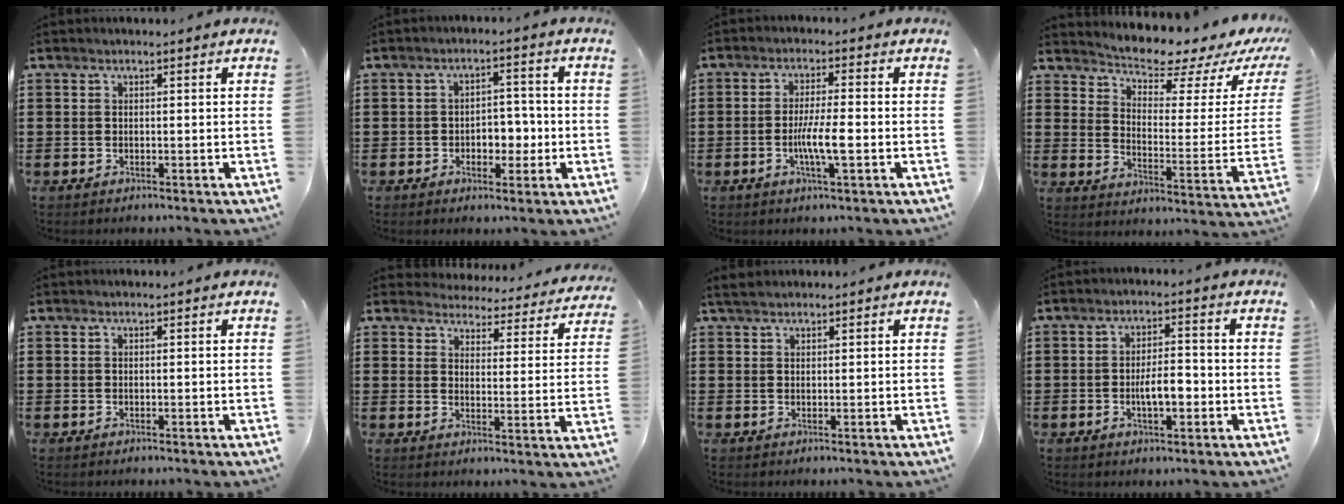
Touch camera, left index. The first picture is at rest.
{"total": 4.5, "force": [-1.2, 3.2, 2.9], "torque": [-0.045, 0.001, -0.030]}
{"total": 5.6, "force": [-1.3, 0.8, 5.4], "torque": [-0.106, -0.003, -0.029]}
{"total": 5.1, "force": [4.8, 0.6, 1.8], "torque": [-0.046, -0.044, 0.073]}
{"total": 0.0}
{"total": 4.1, "force": [4.1, 0.4, 0.1], "torque": [-0.020, -0.037, 0.067]}
{"total": 1.6, "force": [1.3, 0.4, 0.8], "torque": [-0.019, 0.004, 0.025]}
{"total": 5.1, "force": [-1.3, 2.1, 4.5], "torque": [-0.078, 0.003, -0.029]}